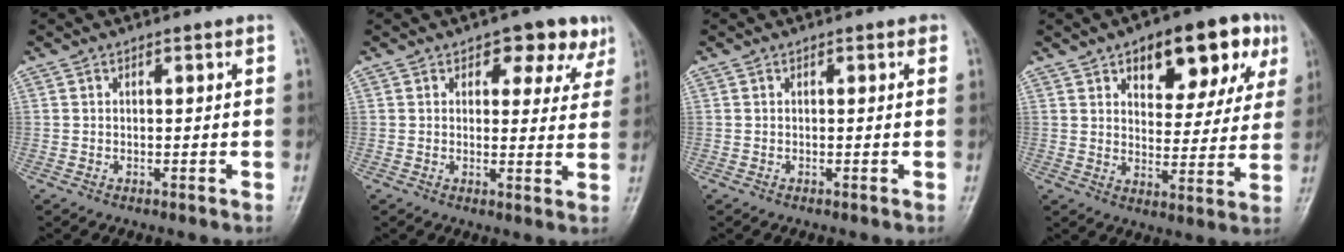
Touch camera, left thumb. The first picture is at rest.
{"total": 7.4, "force": [4.3, 4.4, 4.3], "torque": [-0.007, -0.014, 0.049]}
{"total": 0.6, "force": [0.3, 0.2, 0.4], "torque": [-0.005, 0.000, 0.000]}
{"total": 16.3, "force": [8.1, 7.8, 11.8], "torque": [-0.104, -0.014, 0.111]}